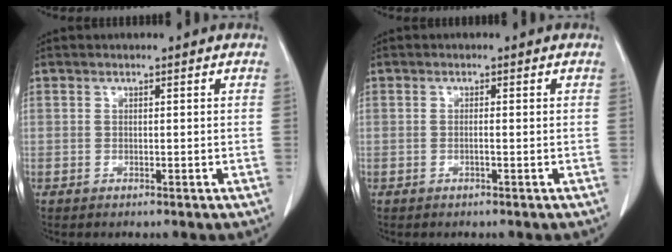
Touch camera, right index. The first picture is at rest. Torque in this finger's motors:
{"motor_torque": [-0.07, 0.04, -0.02, -0.01]}